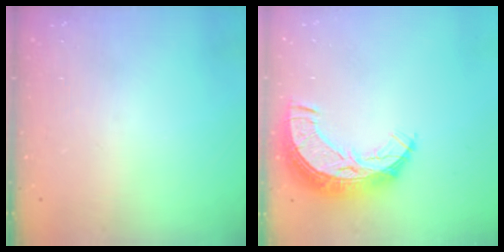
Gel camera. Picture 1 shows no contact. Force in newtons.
{"total": 12.4, "press": 12.4, "slide": 1.0}